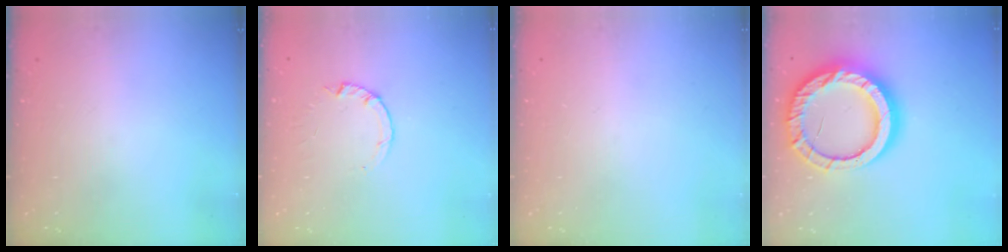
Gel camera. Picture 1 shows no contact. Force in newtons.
{"total": 1.0, "press": 0.9, "slide": 0.3}
{"total": 0.0}
{"total": 21.0, "press": 20.9, "slide": 2.1}